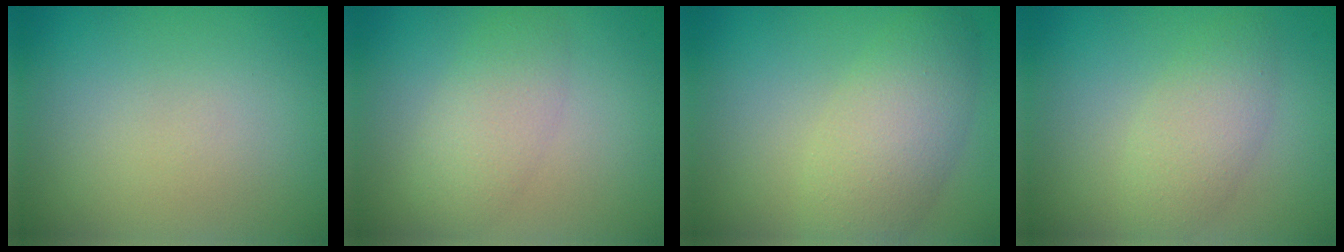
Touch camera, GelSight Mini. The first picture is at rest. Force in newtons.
{"total": 3.2, "press": 3.2, "slide": 0.0}
{"total": 4.7, "press": 4.7, "slide": 0.1}
{"total": 2.9, "press": 2.9, "slide": 0.1}